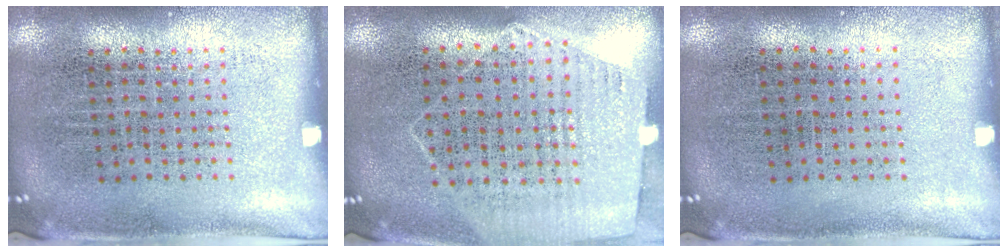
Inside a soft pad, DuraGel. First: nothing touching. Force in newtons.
{"total": 1.2, "press": 1.1, "slide": 0.4}
{"total": 0.0}